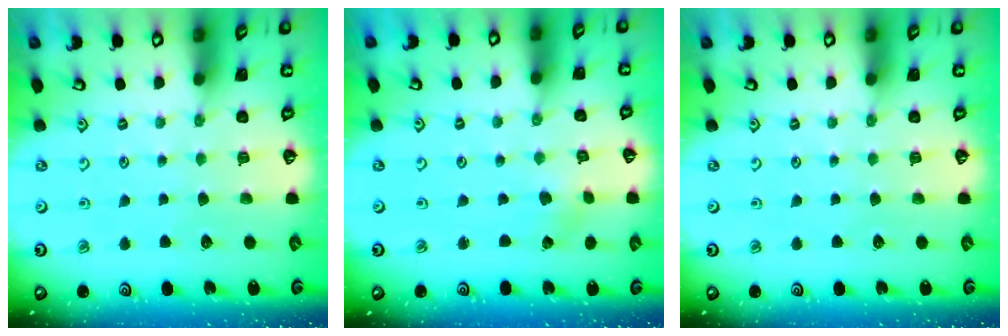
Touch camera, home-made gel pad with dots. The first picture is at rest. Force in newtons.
{"total": 0.6, "press": 0.5, "slide": 0.1}
{"total": 0.0}